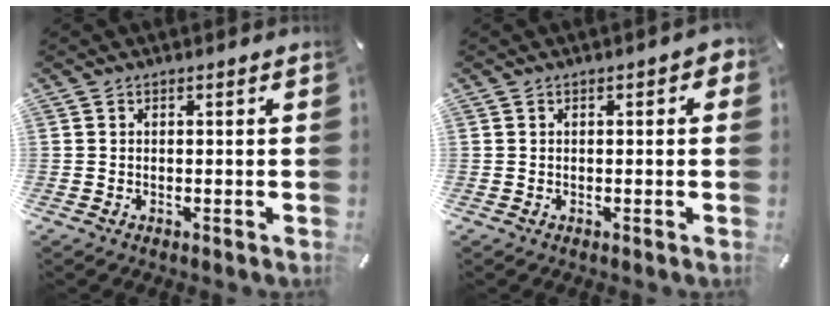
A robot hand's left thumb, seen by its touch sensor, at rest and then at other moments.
{"total": 1.1, "force": [0.0, 0.7, 0.9], "torque": [-0.009, 0.002, -0.003]}